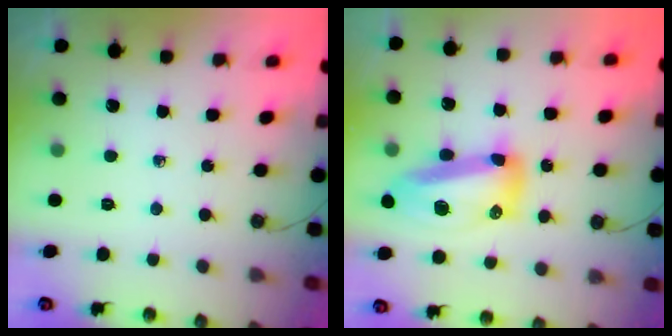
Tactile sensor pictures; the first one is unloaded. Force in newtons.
{"total": 16.1, "press": 16.0, "slide": 1.4}